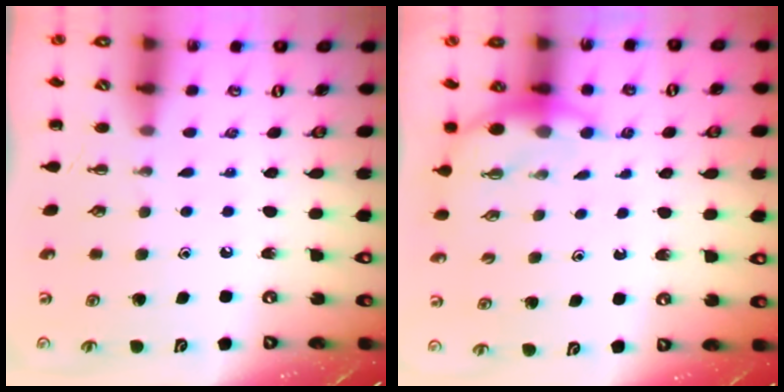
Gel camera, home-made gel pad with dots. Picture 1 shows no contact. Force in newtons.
{"total": 6.2, "press": 6.0, "slide": 1.2}